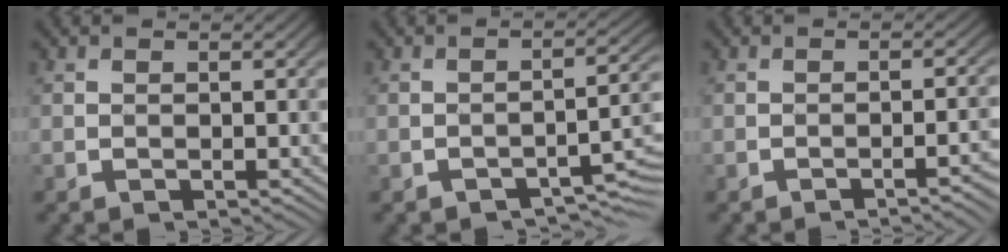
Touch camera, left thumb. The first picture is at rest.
{"total": 4.4, "force": [-2.9, 1.2, 3.0], "torque": [-0.040, 0.010, -0.044]}
{"total": 3.7, "force": [-1.8, 0.8, 3.1], "torque": [-0.027, 0.014, -0.032]}